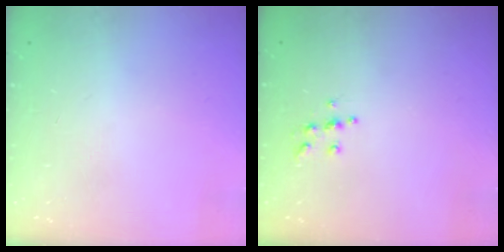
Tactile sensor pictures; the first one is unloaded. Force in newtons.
{"total": 5.9, "press": 5.9, "slide": 0.5}